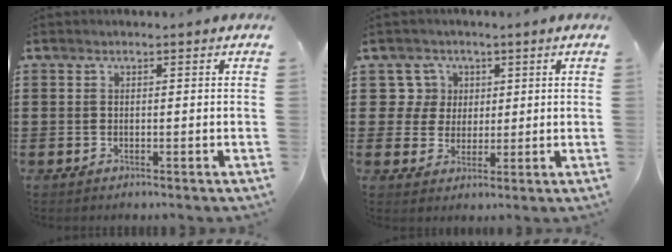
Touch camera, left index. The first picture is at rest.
{"total": 5.3, "force": [1.9, 4.9, 0.5], "torque": [-0.023, 0.008, 0.030]}